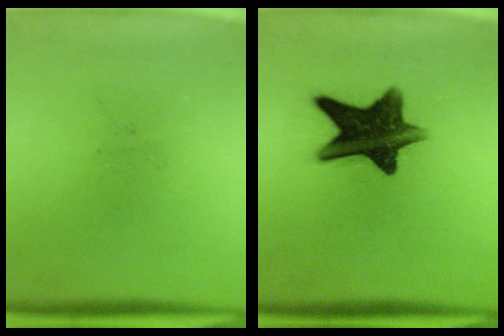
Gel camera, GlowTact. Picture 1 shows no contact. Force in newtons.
{"total": 12.8}